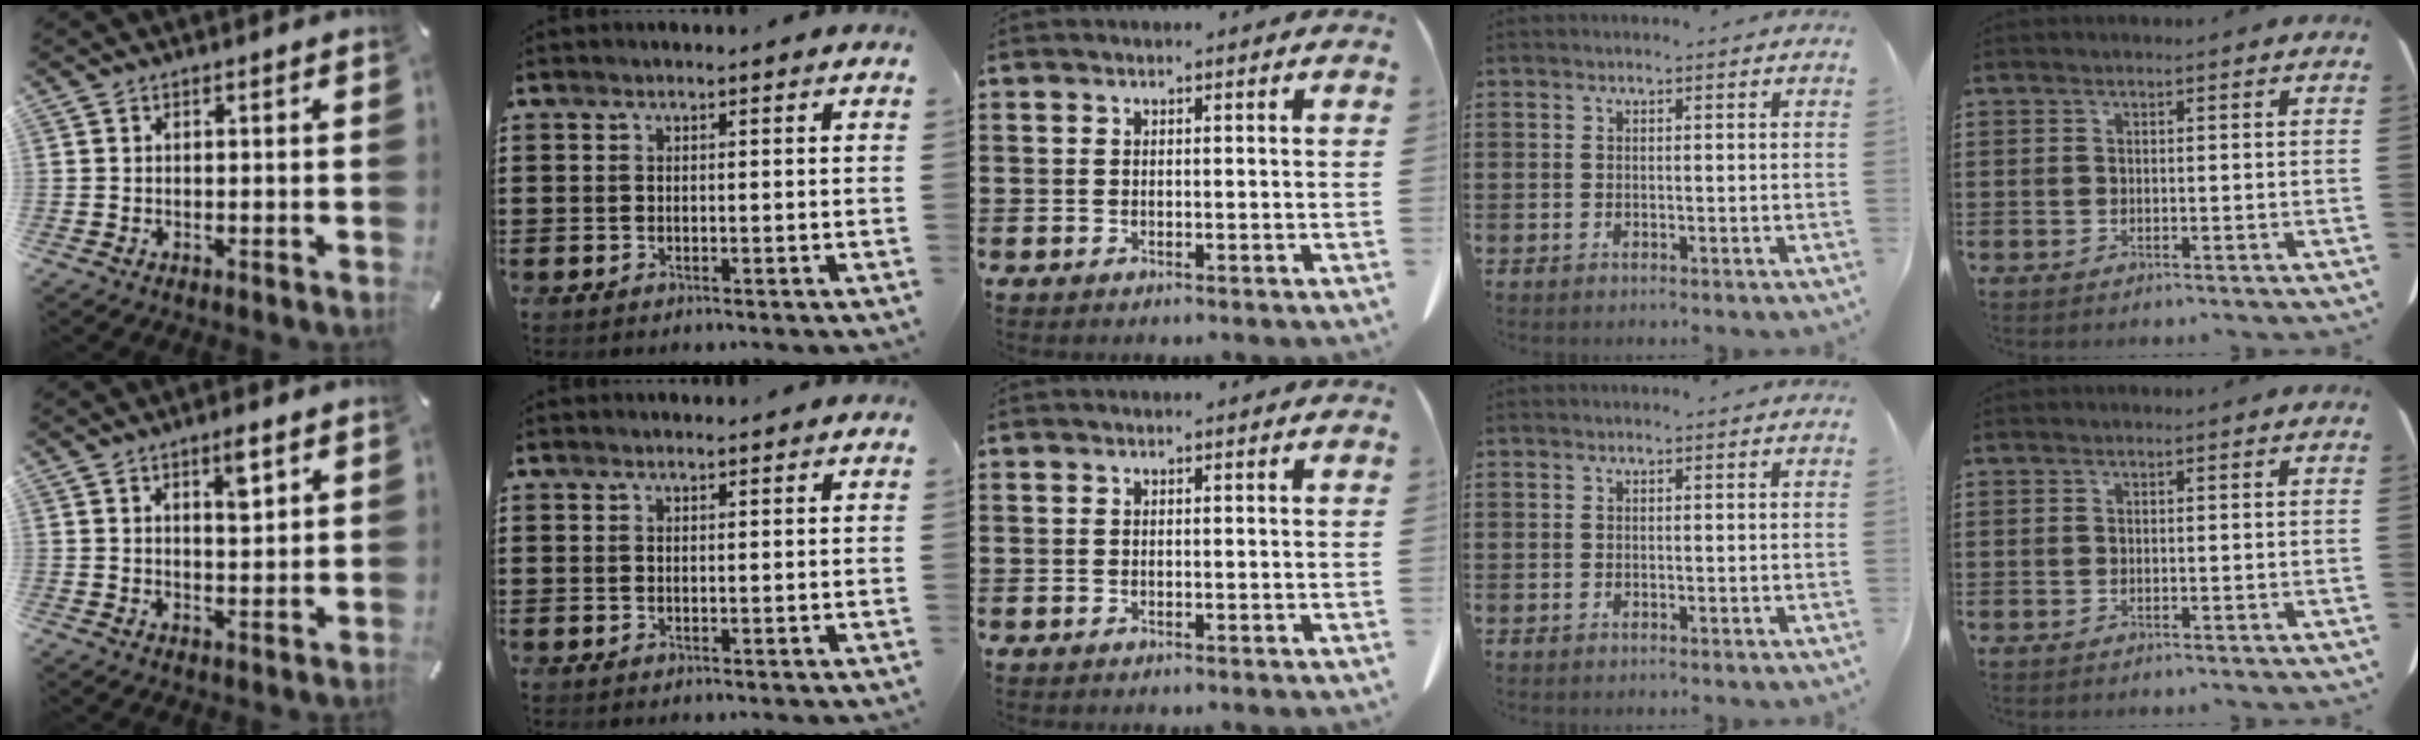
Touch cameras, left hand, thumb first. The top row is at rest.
{"thumb": {"total": 5.2, "force": [2.6, 2.0, 4.1], "torque": [-0.055, -0.009, 0.037]}, "index": {"total": 0.6, "force": [0.6, 0.0, 0.2], "torque": [-0.006, -0.002, 0.012]}}